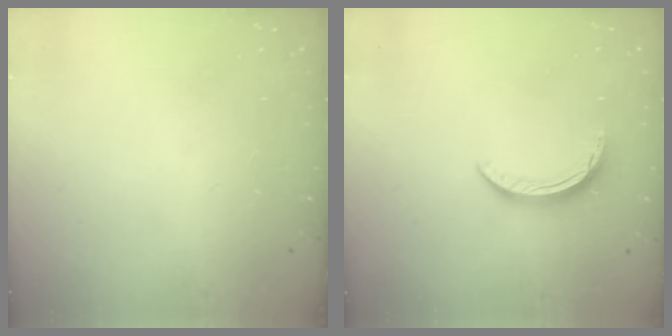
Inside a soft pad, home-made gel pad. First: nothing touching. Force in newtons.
{"total": 6.3, "press": 6.3, "slide": 0.6}